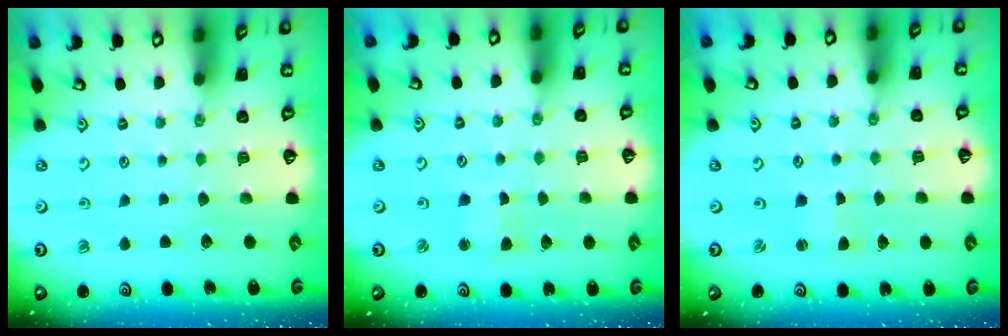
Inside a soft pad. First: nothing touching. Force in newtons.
{"total": 3.0, "press": 2.9, "slide": 0.6}
{"total": 1.5, "press": 1.4, "slide": 0.3}